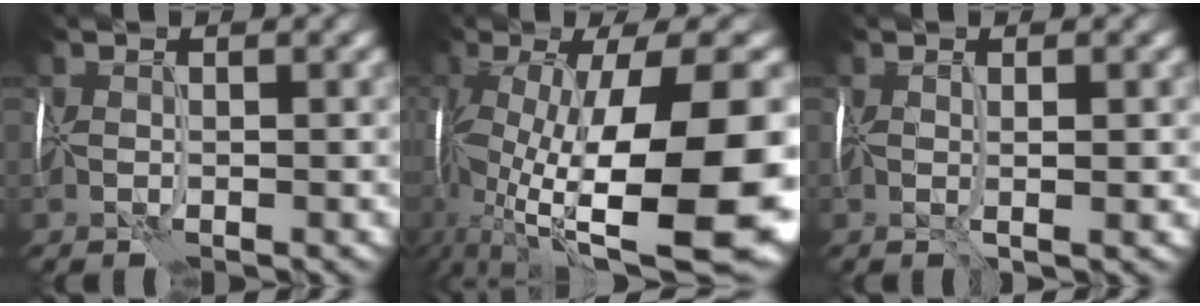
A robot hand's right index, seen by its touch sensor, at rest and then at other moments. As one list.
[{"total": 16.2, "force": [-1.0, 6.0, 15.0], "torque": [-0.275, -0.003, -0.007]}, {"total": 1.1, "force": [0.3, 0.0, 1.1], "torque": [-0.029, -0.002, 0.003]}]